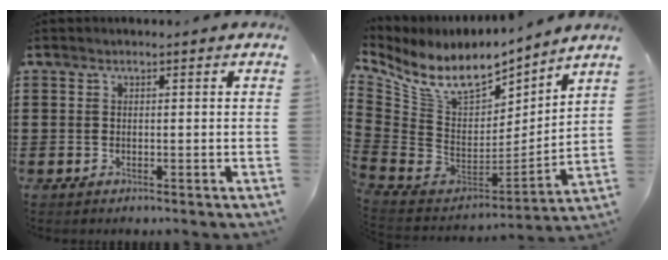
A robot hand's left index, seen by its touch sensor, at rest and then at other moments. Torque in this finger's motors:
{"motor_torque": [2.14, 0.00, 0.53, 0.05]}